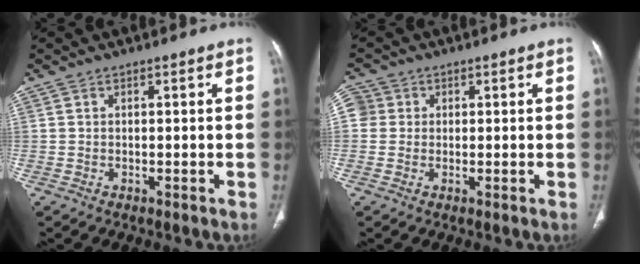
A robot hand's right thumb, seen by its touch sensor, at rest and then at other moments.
{"total": 3.7, "force": [0.7, 3.6, 0.6], "torque": [0.003, 0.007, 0.011]}